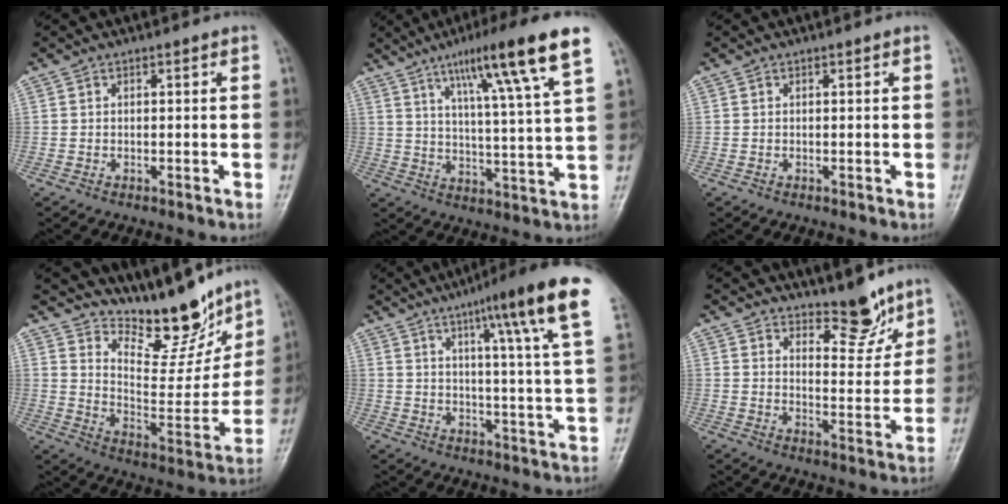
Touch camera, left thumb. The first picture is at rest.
{"total": 16.7, "force": [9.4, 1.2, 13.8], "torque": [-0.209, -0.033, 0.144]}
{"total": 0.0}
{"total": 14.4, "force": [12.4, 4.7, 5.7], "torque": [-0.044, -0.093, 0.208]}
{"total": 17.7, "force": [9.4, 1.2, 14.9], "torque": [-0.201, -0.033, 0.120]}
{"total": 7.6, "force": [6.2, 2.7, 3.5], "torque": [-0.026, -0.055, 0.099]}